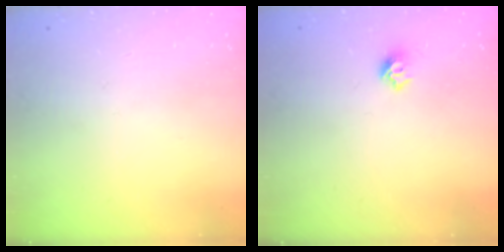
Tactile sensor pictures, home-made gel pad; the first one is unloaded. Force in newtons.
{"total": 6.0, "press": 5.9, "slide": 0.9}